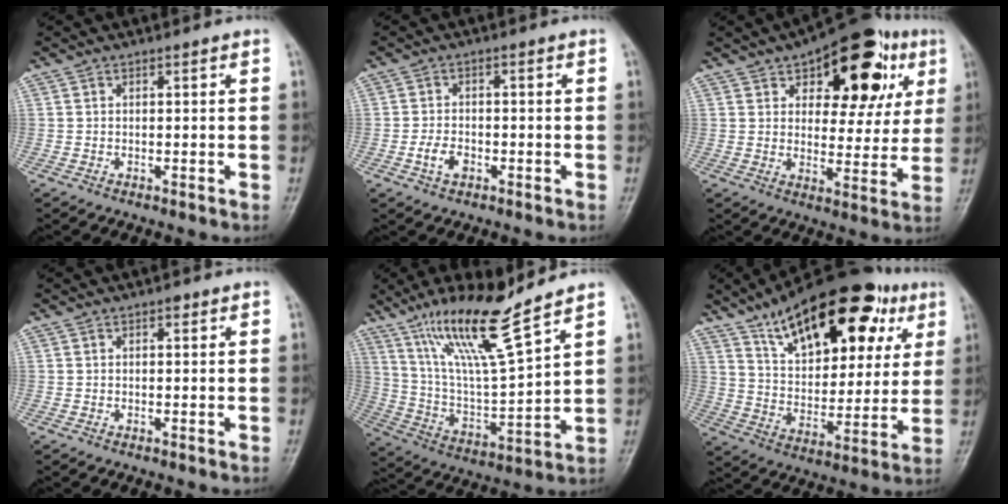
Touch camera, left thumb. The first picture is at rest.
{"total": 3.5, "force": [-1.5, 2.2, 2.3], "torque": [-0.042, 0.010, -0.027]}
{"total": 20.0, "force": [9.0, 10.3, 14.6], "torque": [-0.141, -0.008, 0.121]}
{"total": 0.9, "force": [0.4, 0.5, 0.6], "torque": [-0.003, 0.000, 0.003]}
{"total": 16.8, "force": [11.7, 1.9, 11.9], "torque": [-0.208, -0.061, 0.227]}
{"total": 26.9, "force": [14.2, 12.9, 18.9], "torque": [-0.250, -0.019, 0.224]}